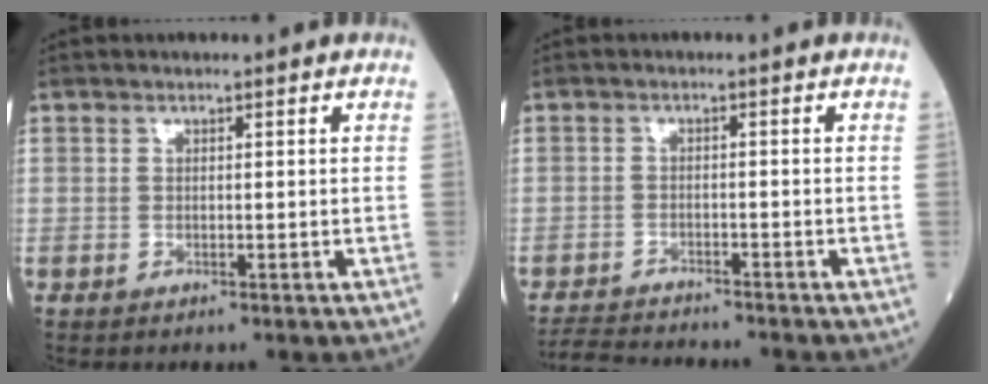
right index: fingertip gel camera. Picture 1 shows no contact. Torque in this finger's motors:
{"motor_torque": [-0.29, -0.06, -0.04, -0.02]}